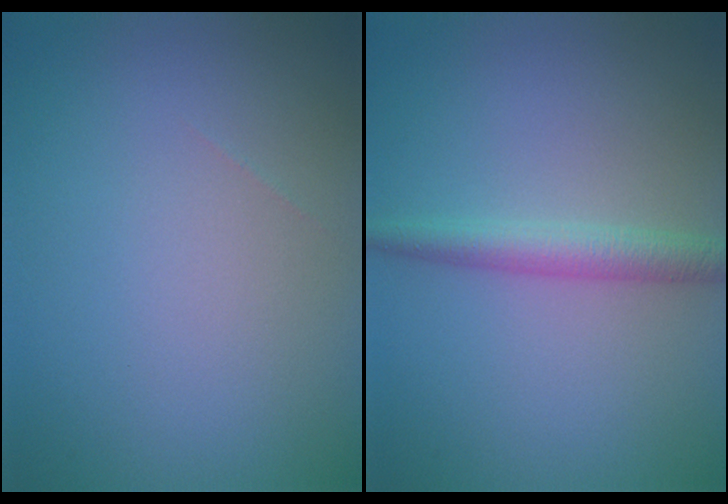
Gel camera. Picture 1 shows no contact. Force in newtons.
{"total": 2.5, "press": 2.5, "slide": 0.1}